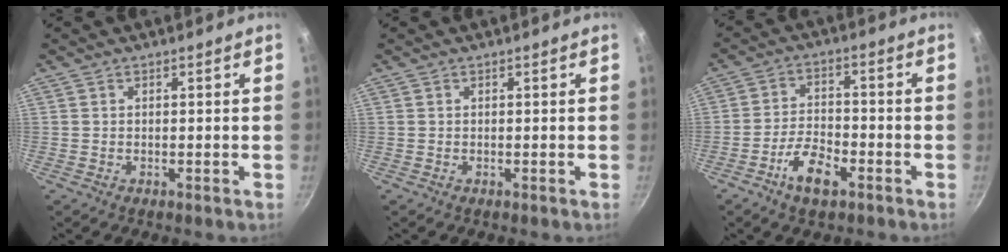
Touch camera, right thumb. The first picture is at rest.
{"total": 0.0}
{"total": 7.7, "force": [-4.2, 3.5, 5.4], "torque": [-0.092, 0.029, -0.079]}